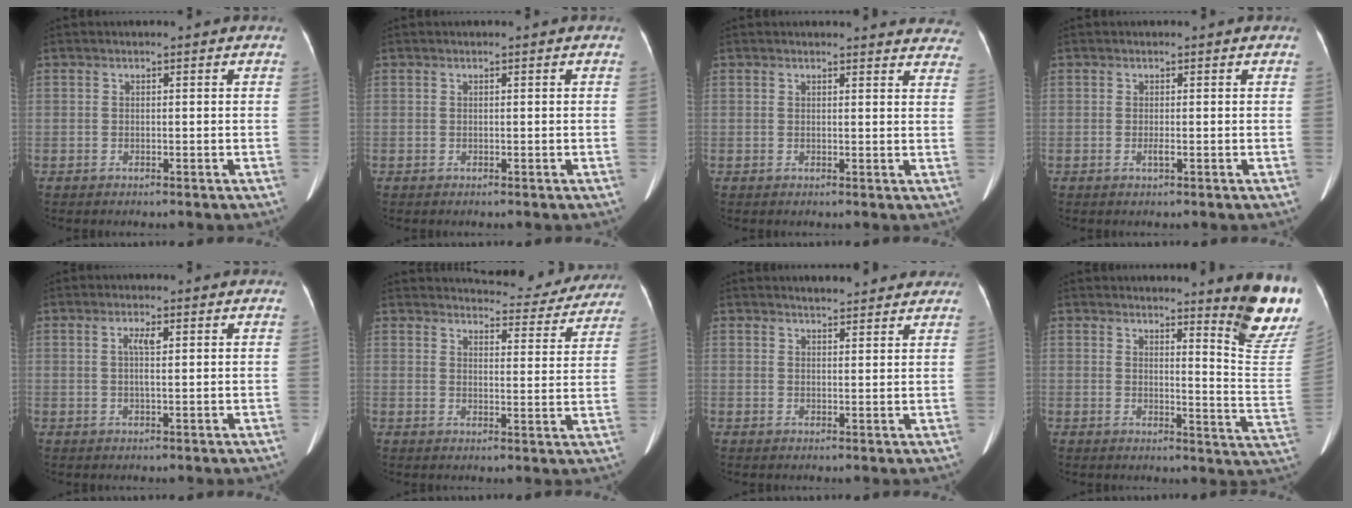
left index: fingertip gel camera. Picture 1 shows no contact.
{"total": 0.0}
{"total": 13.7, "force": [13.2, 3.1, 2.2], "torque": [0.011, -0.043, 0.115]}
{"total": 0.8, "force": [-0.4, 0.0, 0.7], "torque": [-0.015, -0.006, -0.004]}
{"total": 2.3, "force": [0.6, 0.3, 2.2], "torque": [-0.043, 0.006, 0.009]}
{"total": 13.9, "force": [13.3, 3.2, 2.3], "torque": [-0.002, -0.026, 0.140]}
{"total": 6.0, "force": [5.5, 1.6, 1.7], "torque": [-0.016, 0.013, 0.062]}
{"total": 11.2, "force": [9.6, -0.3, 5.7], "torque": [-0.054, -0.086, 0.098]}